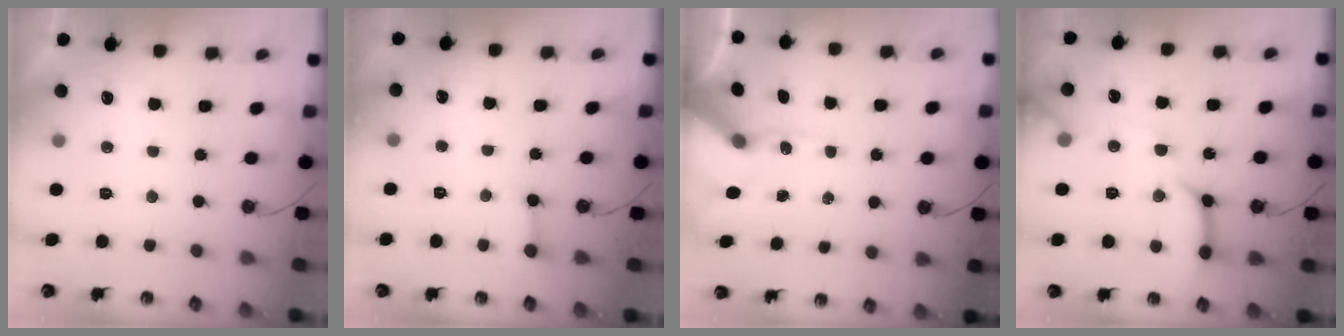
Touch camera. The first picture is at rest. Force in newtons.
{"total": 2.5, "press": 2.5, "slide": 0.4}
{"total": 10.8, "press": 10.7, "slide": 1.7}
{"total": 13.5, "press": 13.4, "slide": 1.3}